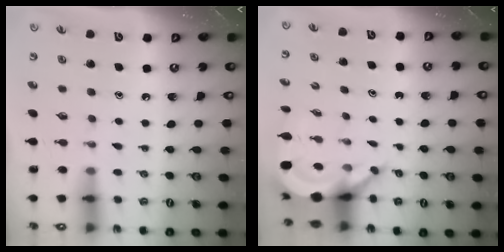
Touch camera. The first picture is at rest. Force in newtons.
{"total": 7.7, "press": 7.6, "slide": 0.9}